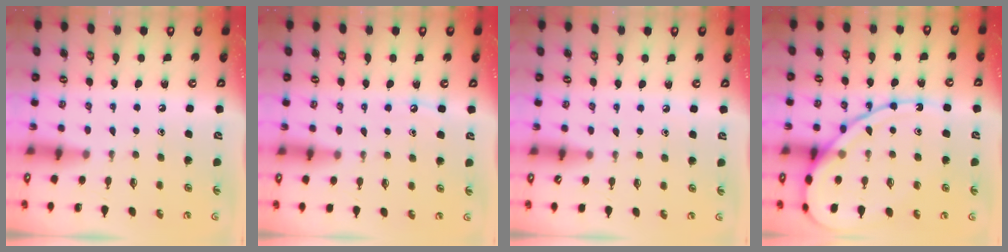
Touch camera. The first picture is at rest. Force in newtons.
{"total": 4.2, "press": 4.2, "slide": 0.6}
{"total": 3.4, "press": 3.4, "slide": 0.5}
{"total": 15.8, "press": 15.7, "slide": 1.5}